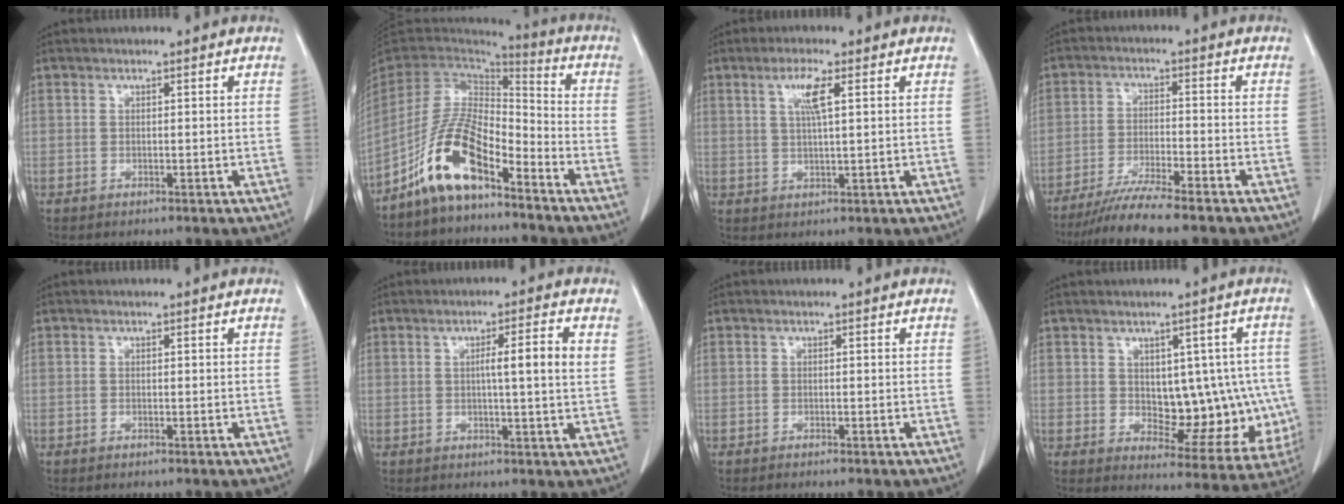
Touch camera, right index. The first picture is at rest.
{"total": 12.2, "force": [-7.7, 3.9, 8.6], "torque": [-0.185, 0.014, -0.149]}
{"total": 4.3, "force": [1.6, 0.2, 4.0], "torque": [-0.077, 0.003, 0.031]}
{"total": 8.5, "force": [-7.1, -0.6, 4.5], "torque": [-0.072, -0.026, -0.121]}
{"total": 0.0}
{"total": 4.8, "force": [1.2, -0.1, 4.6], "torque": [-0.070, 0.002, 0.015]}
{"total": 1.1, "force": [-0.9, 0.0, 0.6], "torque": [-0.011, -0.001, -0.011]}
{"total": 11.9, "force": [0.4, 6.7, 9.9], "torque": [-0.105, 0.014, 0.027]}